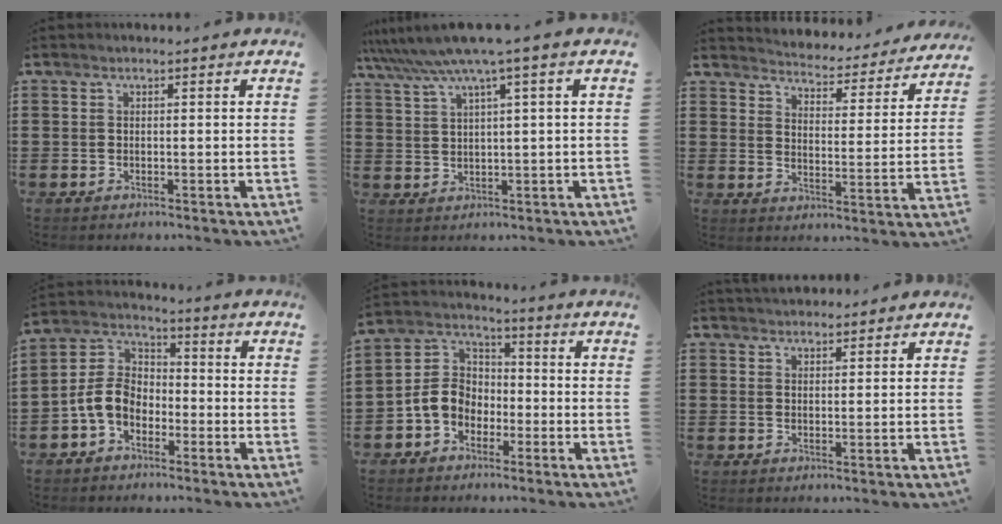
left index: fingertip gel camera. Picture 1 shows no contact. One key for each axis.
{"total": 5.9, "fx": 3.5, "fy": -0.4, "fz": 4.8, "tx": -0.109, "ty": -0.022, "tz": 0.055}
{"total": 3.9, "fx": 3.9, "fy": 0.0, "fz": 0.0, "tx": -0.018, "ty": -0.044, "tz": 0.058}
{"total": 6.7, "fx": -3.0, "fy": 4.7, "fz": 3.7, "tx": -0.109, "ty": 0.004, "tz": -0.069}
{"total": 6.4, "fx": -2.3, "fy": 5.3, "fz": 2.8, "tx": -0.090, "ty": 0.007, "tz": -0.055}
{"total": 2.4, "fx": 2.4, "fy": 0.5, "fz": 0.2, "tx": -0.008, "ty": 0.000, "tz": 0.046}